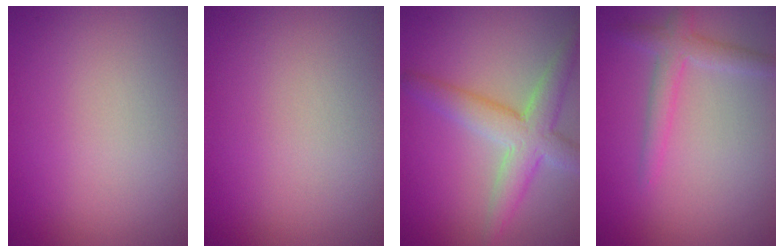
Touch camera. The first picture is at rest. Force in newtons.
{"total": 0.0}
{"total": 4.9, "press": 4.9, "slide": 0.3}
{"total": 2.5, "press": 2.5, "slide": 0.1}